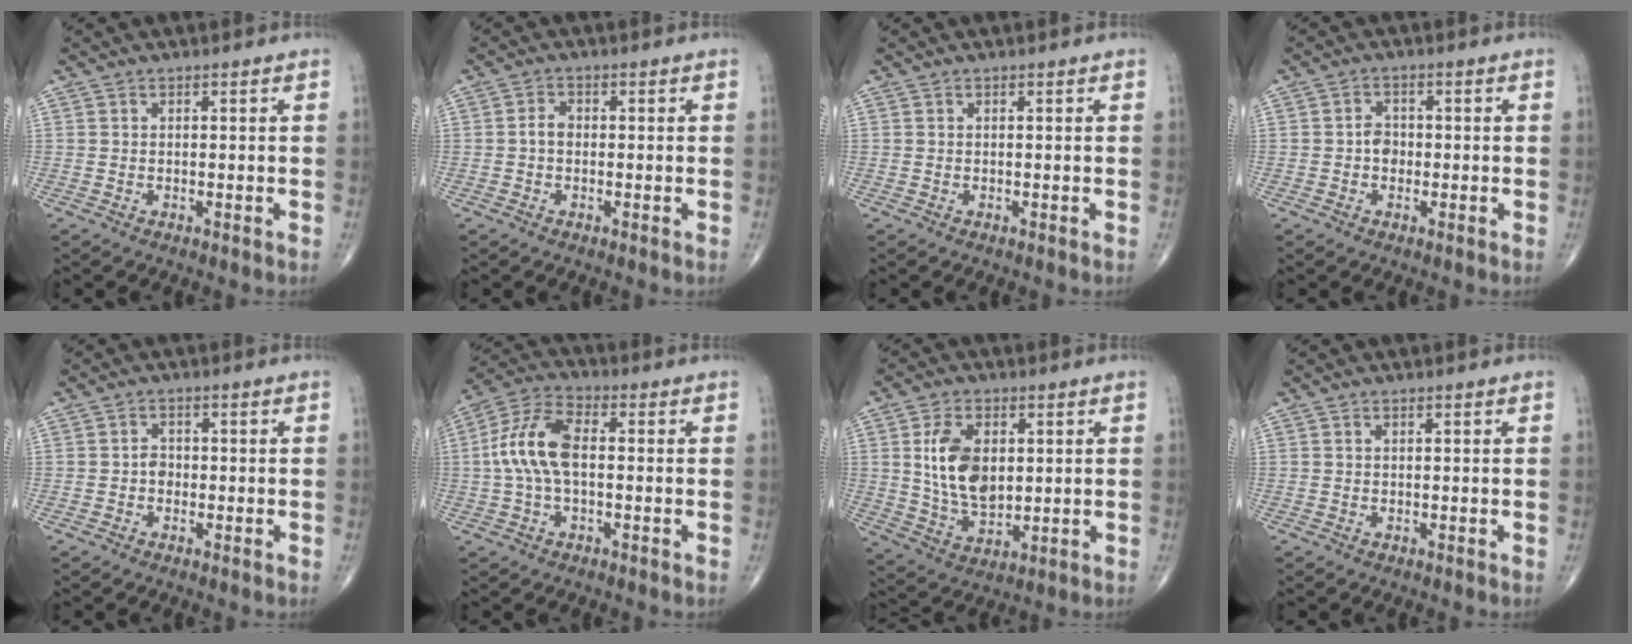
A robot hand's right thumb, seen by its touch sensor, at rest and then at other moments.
{"total": 2.2, "force": [-0.3, 1.5, 1.5], "torque": [-0.022, 0.009, -0.012]}
{"total": 0.0}
{"total": 3.0, "force": [-0.5, 2.4, 1.7], "torque": [-0.011, 0.008, -0.015]}
{"total": 2.1, "force": [-0.5, 1.7, 1.1], "torque": [-0.005, 0.006, -0.012]}
{"total": 11.0, "force": [0.0, 5.6, 9.5], "torque": [-0.203, 0.031, -0.005]}
{"total": 12.1, "force": [2.1, 7.4, 9.4], "torque": [-0.158, -0.014, 0.047]}
{"total": 0.0}